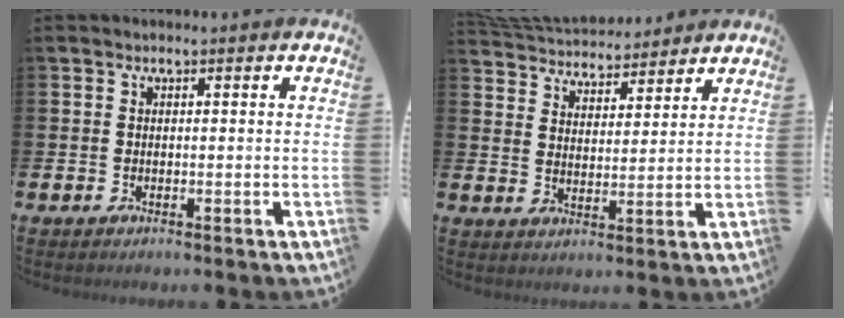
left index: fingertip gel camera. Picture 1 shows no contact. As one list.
[{"total": 5.4, "force": [5.2, 1.2, -0.3], "torque": [-0.022, -0.035, 0.094]}]